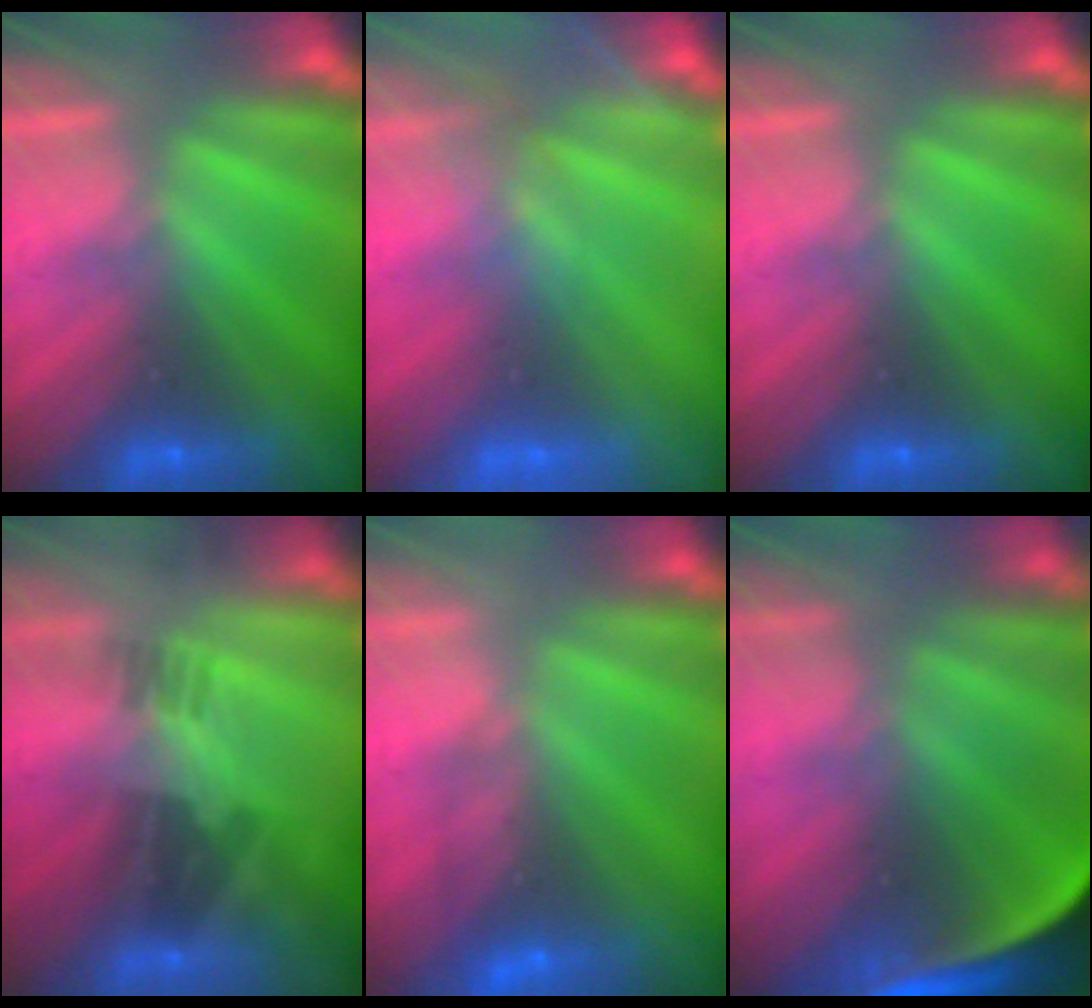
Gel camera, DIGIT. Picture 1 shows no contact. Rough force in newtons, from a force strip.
{"total": 3.0}
{"total": 0.0}
{"total": 2.2}
{"total": 4.7}
{"total": 11.6}